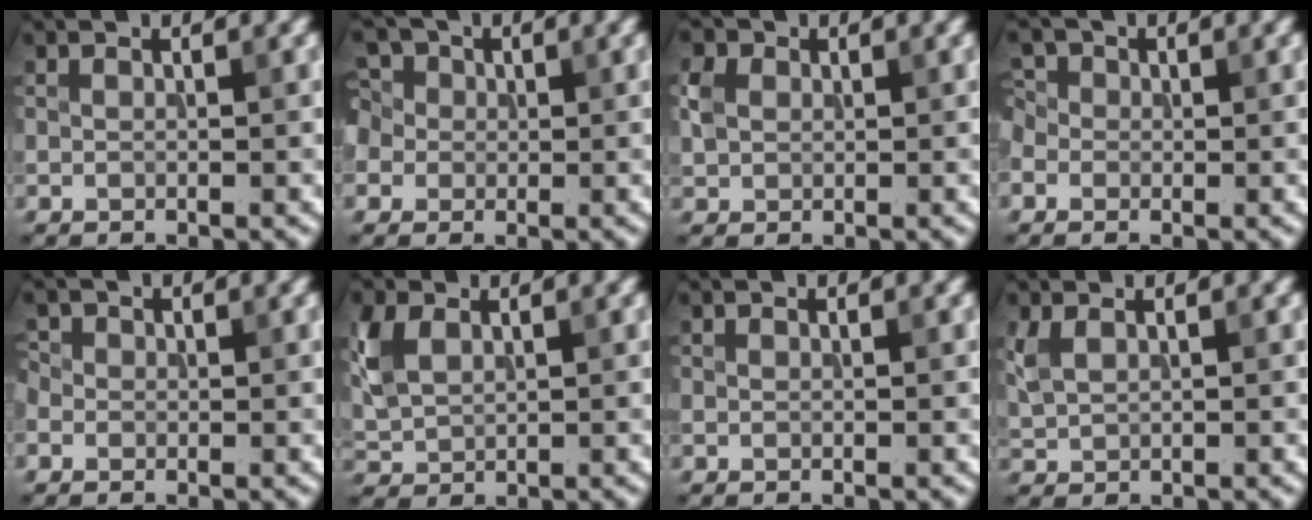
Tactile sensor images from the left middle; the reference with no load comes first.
{"total": 5.7, "force": [1.3, 4.9, 2.5], "torque": [-0.042, 0.035, -0.011]}
{"total": 2.1, "force": [0.5, 1.8, 0.9], "torque": [-0.020, 0.003, 0.007]}
{"total": 2.7, "force": [0.1, 2.4, 1.1], "torque": [-0.016, 0.018, -0.016]}
{"total": 1.6, "force": [0.1, 1.5, 0.6], "torque": [-0.011, 0.006, -0.009]}
{"total": 4.0, "force": [1.5, 2.7, 2.6], "torque": [-0.071, 0.008, 0.033]}
{"total": 0.0}
{"total": 1.8, "force": [0.9, 1.0, 1.1], "torque": [-0.031, 0.001, 0.024]}